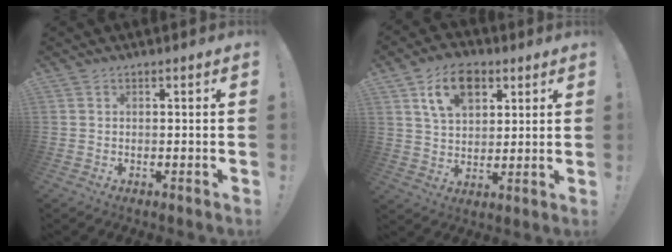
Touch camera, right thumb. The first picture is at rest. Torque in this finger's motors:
{"motor_torque": [0.35, 1.18, 0.31, 0.28, 0.06]}